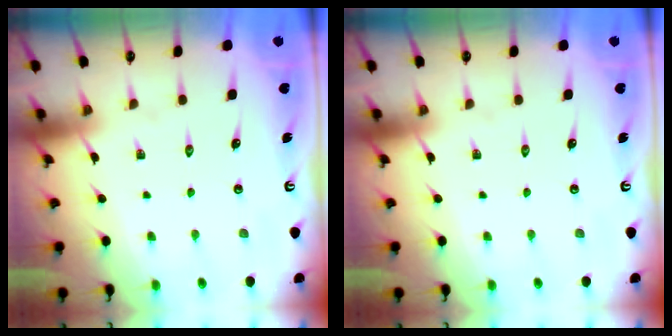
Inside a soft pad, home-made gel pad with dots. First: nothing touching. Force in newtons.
{"total": 0.0}